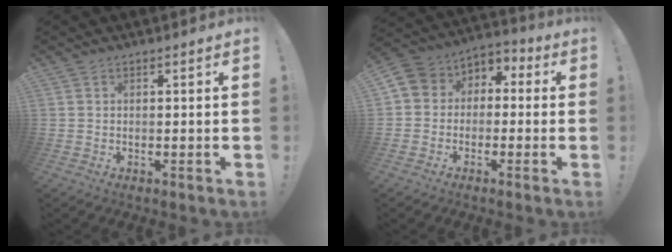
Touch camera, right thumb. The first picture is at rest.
{"total": 6.0, "force": [-2.6, 5.0, 2.0], "torque": [-0.031, 0.017, -0.047]}